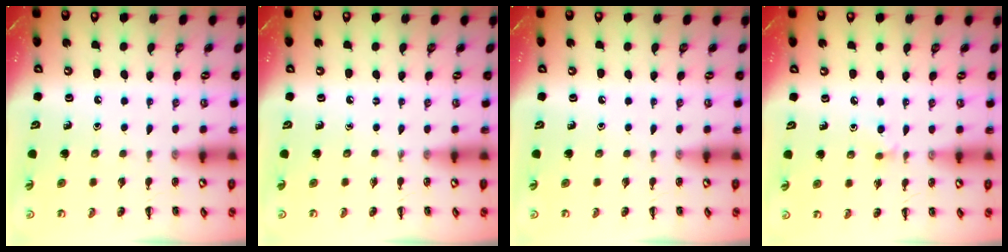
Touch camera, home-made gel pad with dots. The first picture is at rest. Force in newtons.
{"total": 0.0}
{"total": 0.0}
{"total": 4.4, "press": 4.0, "slide": 1.8}